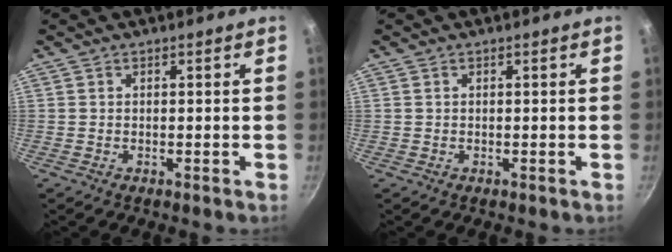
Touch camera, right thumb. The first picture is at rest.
{"total": 0.0}